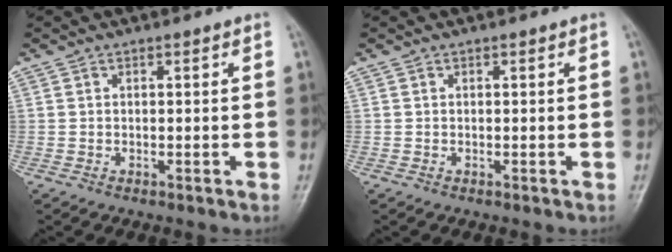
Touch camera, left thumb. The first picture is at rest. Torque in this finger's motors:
{"motor_torque": [-0.10, 0.11, -0.11, 0.05, 0.00]}